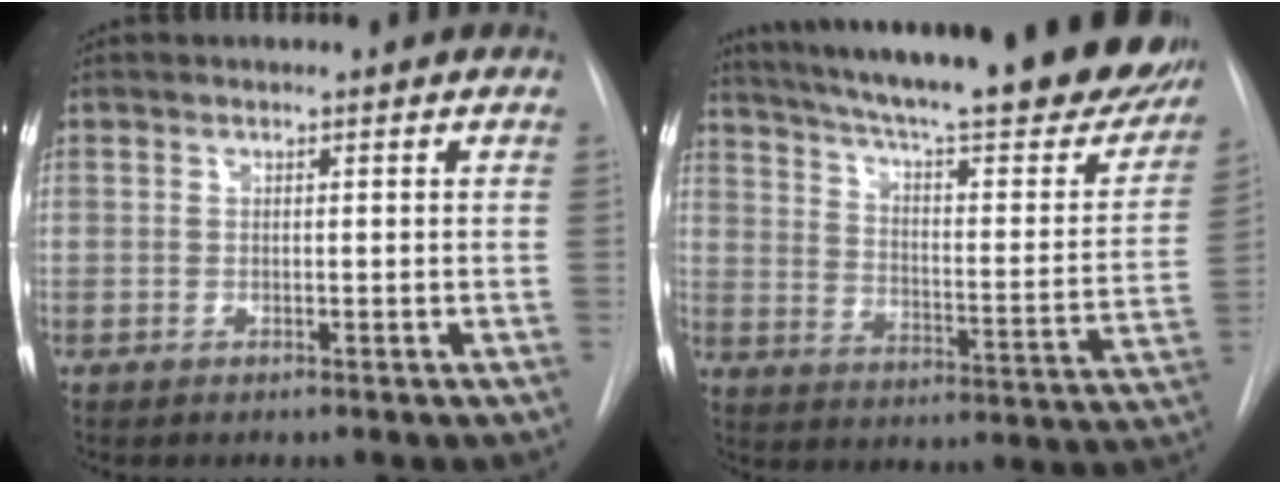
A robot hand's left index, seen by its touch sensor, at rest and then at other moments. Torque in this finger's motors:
{"motor_torque": [0.70, -0.54, 0.47, 0.15]}